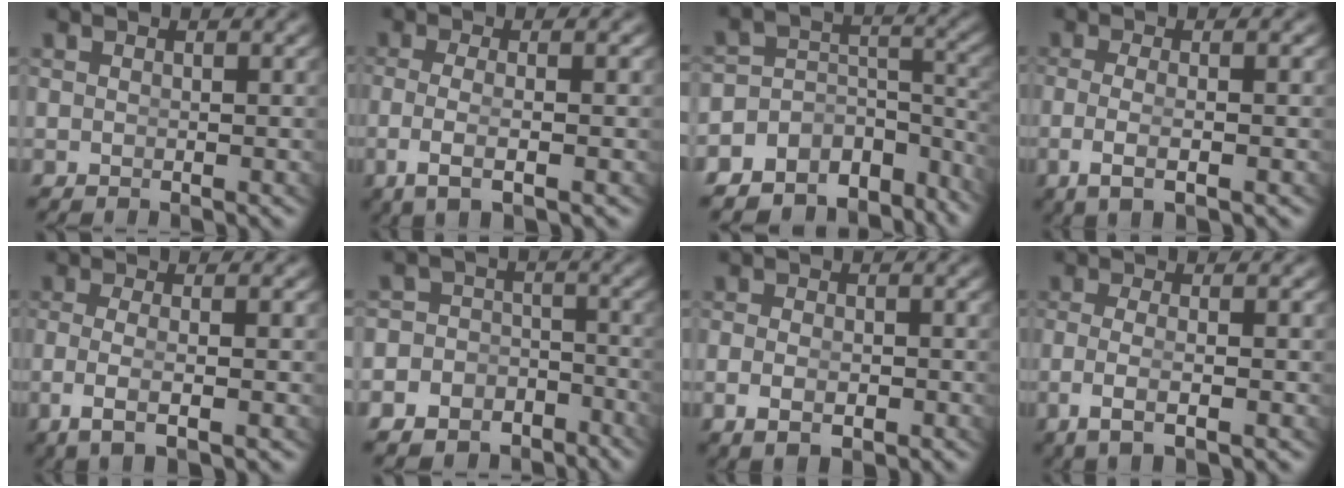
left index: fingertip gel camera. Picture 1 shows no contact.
{"total": 3.8, "force": [-1.2, 0.7, 3.5], "torque": [-0.081, -0.016, -0.007]}
{"total": 12.6, "force": [-8.4, 8.1, 4.6], "torque": [-0.092, -0.038, -0.127]}
{"total": 3.5, "force": [-1.3, 0.5, 3.3], "torque": [-0.077, -0.015, -0.008]}
{"total": 3.8, "force": [-1.2, 0.7, 3.6], "torque": [-0.081, -0.016, -0.007]}
{"total": 8.9, "force": [-5.2, 7.2, 1.5], "torque": [-0.032, -0.030, -0.096]}
{"total": 2.5, "force": [-1.5, 1.0, 1.8], "torque": [-0.037, -0.015, -0.013]}
{"total": 3.6, "force": [-1.4, 0.5, 3.2], "torque": [-0.075, -0.016, -0.011]}